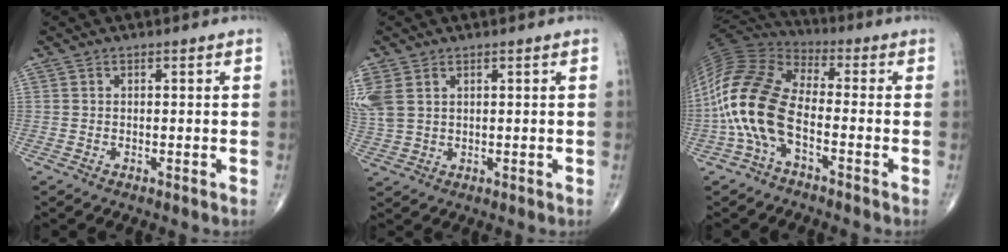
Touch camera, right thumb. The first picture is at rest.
{"total": 7.2, "force": [2.6, 4.7, 4.8], "torque": [-0.136, 0.007, 0.065]}
{"total": 16.2, "force": [-4.1, 8.3, 13.3], "torque": [-0.286, 0.042, -0.088]}